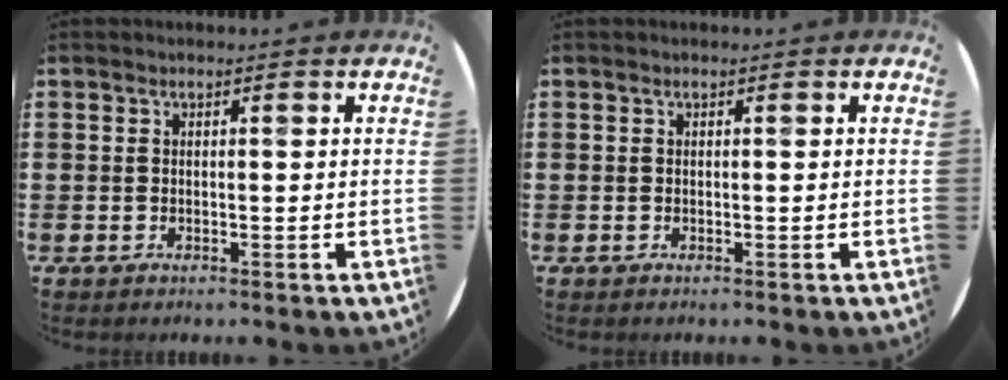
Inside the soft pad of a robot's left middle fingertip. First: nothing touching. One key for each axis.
{"total": 0.0}